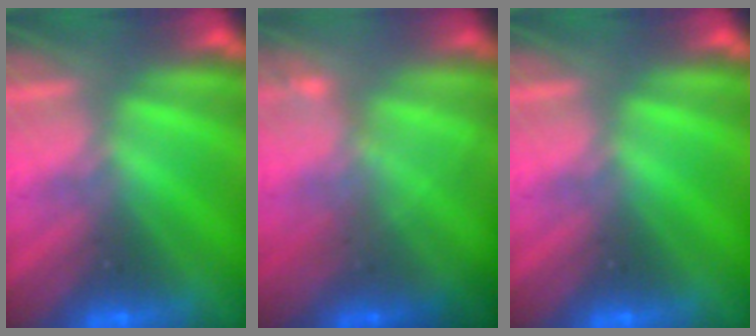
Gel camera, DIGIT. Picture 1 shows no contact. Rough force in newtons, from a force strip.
{"total": 2.2}
{"total": 0.0}